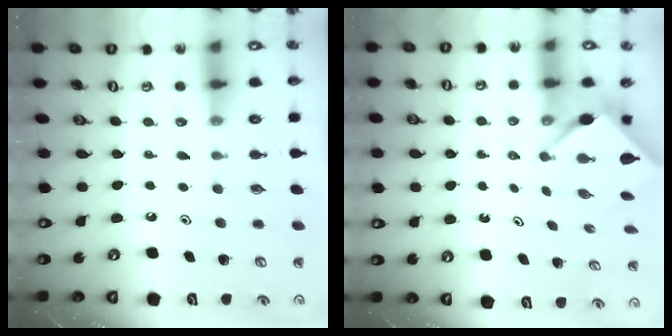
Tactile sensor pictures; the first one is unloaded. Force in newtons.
{"total": 3.2, "press": 3.2, "slide": 0.2}